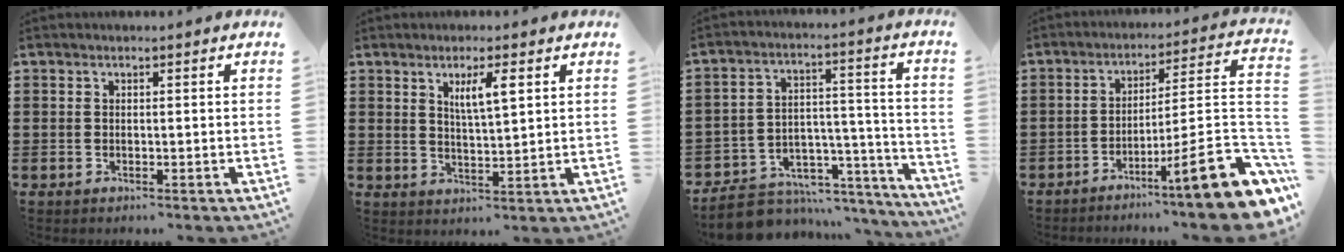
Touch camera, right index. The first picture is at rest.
{"total": 4.1, "force": [1.8, 0.8, 3.6], "torque": [-0.065, 0.003, 0.027]}
{"total": 6.6, "force": [-5.5, 3.4, 1.3], "torque": [-0.033, 0.009, -0.102]}
{"total": 13.1, "force": [-6.3, 1.9, 11.4], "torque": [-0.167, -0.001, -0.108]}